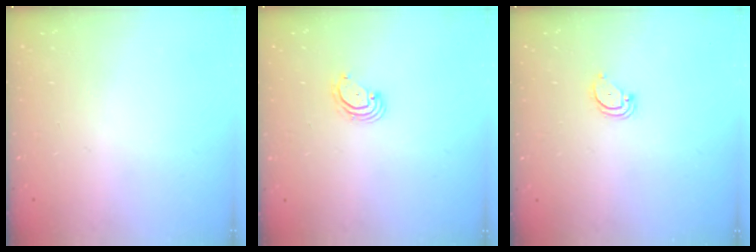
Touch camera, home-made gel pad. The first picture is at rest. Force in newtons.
{"total": 3.0, "press": 3.0, "slide": 0.2}
{"total": 3.0, "press": 3.0, "slide": 0.2}